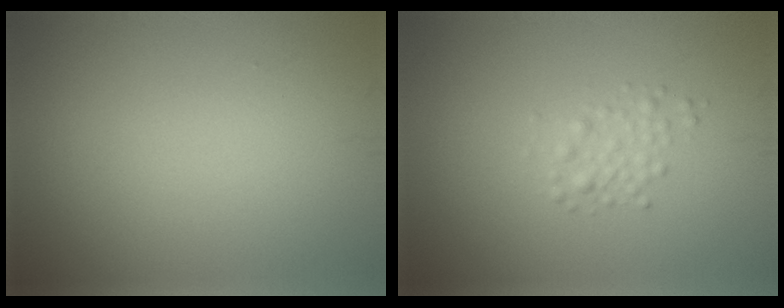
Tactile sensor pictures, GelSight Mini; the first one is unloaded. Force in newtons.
{"total": 1.5, "press": 1.5, "slide": 0.0}